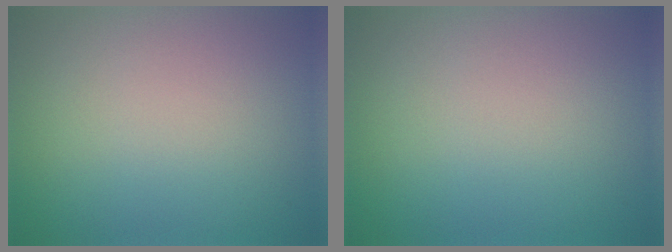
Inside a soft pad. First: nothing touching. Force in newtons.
{"total": 0.0}